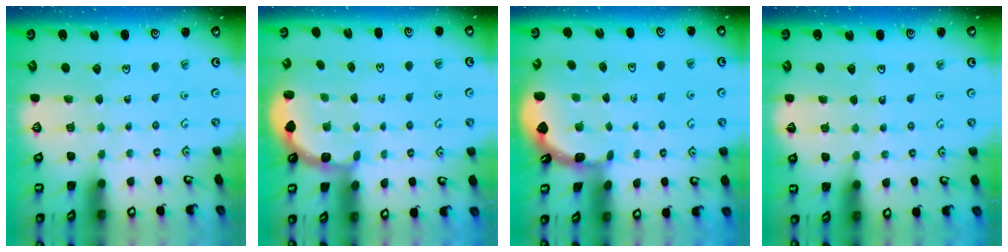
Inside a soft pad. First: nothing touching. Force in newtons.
{"total": 2.7, "press": 2.4, "slide": 1.4}
{"total": 1.8, "press": 1.8, "slide": 0.1}
{"total": 3.0, "press": 3.0, "slide": 0.3}